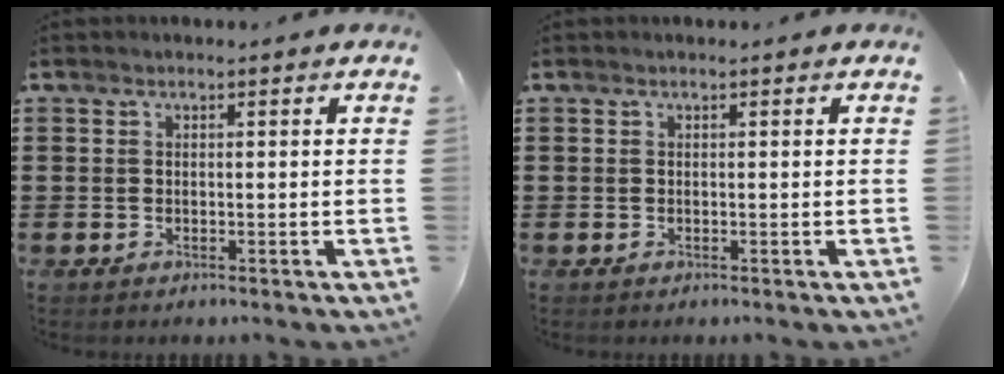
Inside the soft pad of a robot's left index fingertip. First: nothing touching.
{"total": 0.0}